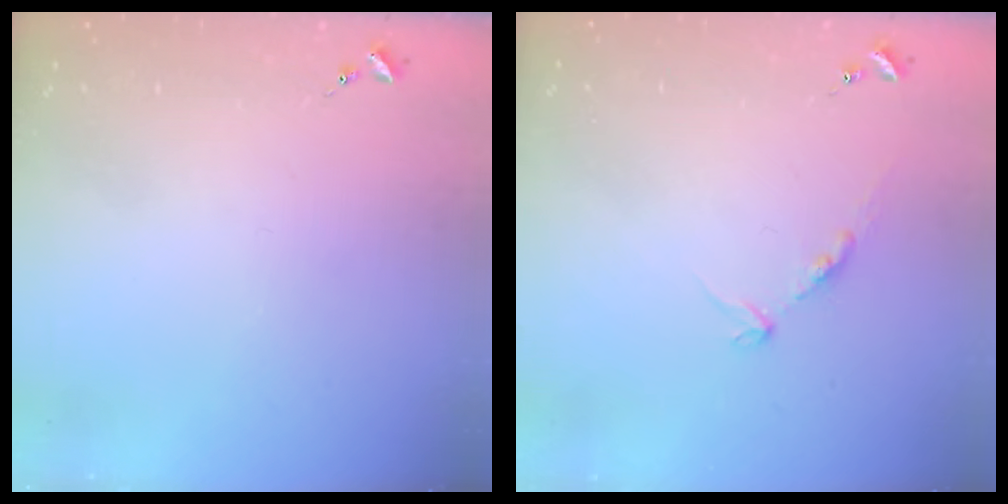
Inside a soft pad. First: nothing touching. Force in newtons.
{"total": 5.3, "press": 5.2, "slide": 0.7}